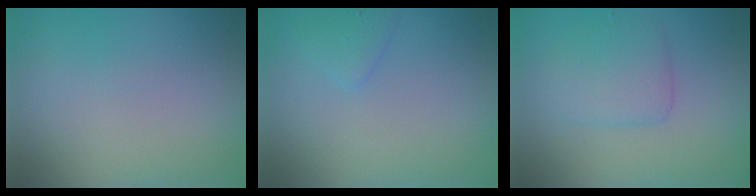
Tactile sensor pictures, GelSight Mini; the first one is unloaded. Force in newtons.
{"total": 1.3, "press": 1.3, "slide": 0.0}
{"total": 2.7, "press": 2.7, "slide": 0.1}